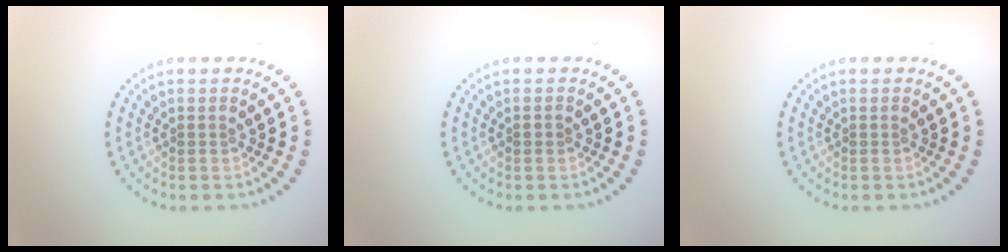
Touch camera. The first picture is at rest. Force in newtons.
{"total": 0.5, "press": 0.5, "slide": 0.0}
{"total": 0.0}